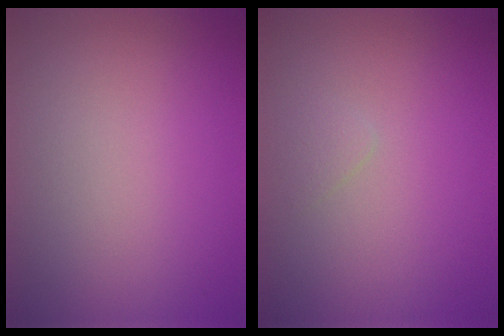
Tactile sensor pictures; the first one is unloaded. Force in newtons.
{"total": 0.6, "press": 0.6, "slide": 0.1}